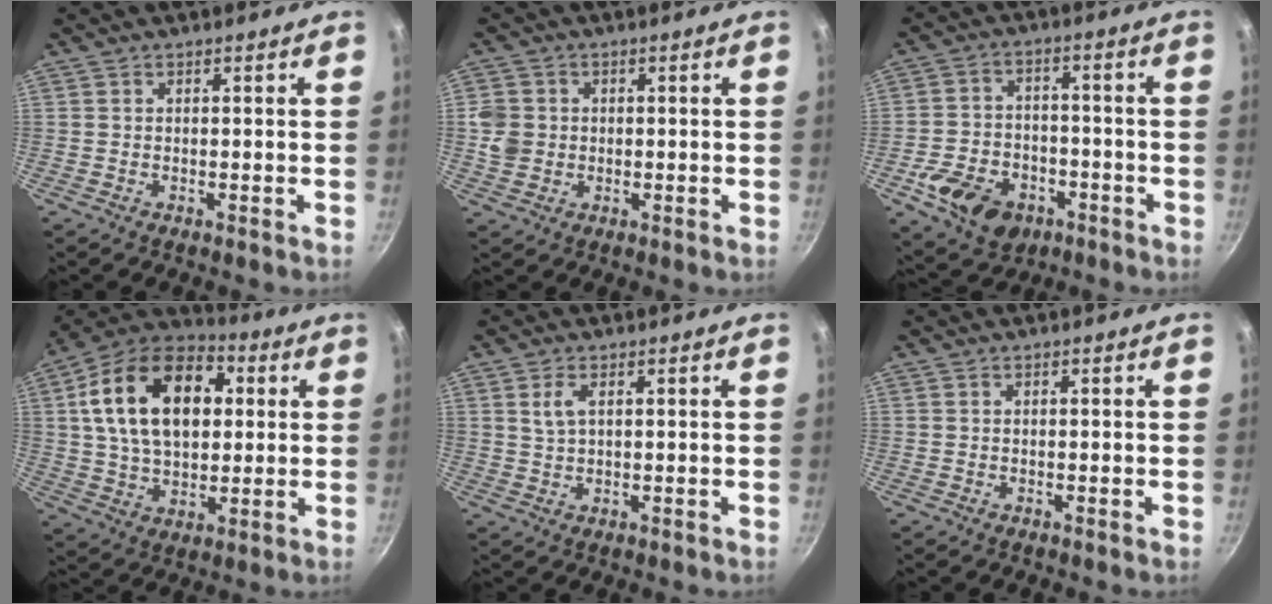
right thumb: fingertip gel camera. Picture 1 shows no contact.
{"total": 5.2, "force": [0.0, 4.7, 2.1], "torque": [-0.023, 0.003, -0.002]}
{"total": 12.8, "force": [-5.8, 9.1, 6.9], "torque": [-0.107, 0.037, -0.089]}
{"total": 21.7, "force": [4.7, 13.9, 16.0], "torque": [-0.248, 0.018, 0.067]}
{"total": 3.0, "force": [1.0, 1.3, 2.5], "torque": [-0.048, -0.002, 0.023]}
{"total": 0.0}